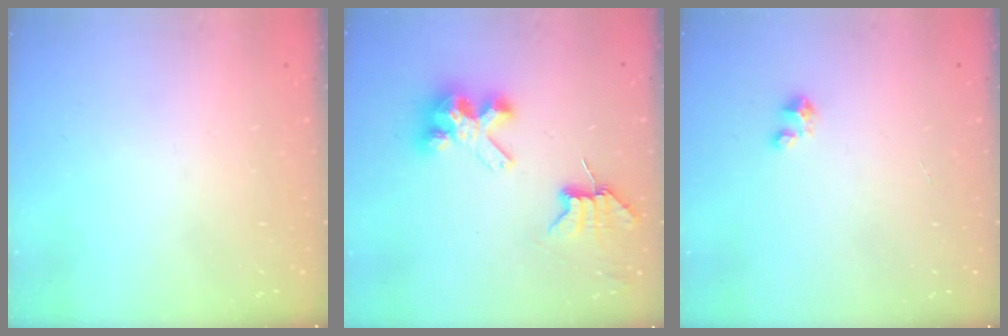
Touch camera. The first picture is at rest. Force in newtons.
{"total": 8.0, "press": 8.0, "slide": 0.6}
{"total": 2.1, "press": 2.1, "slide": 0.1}